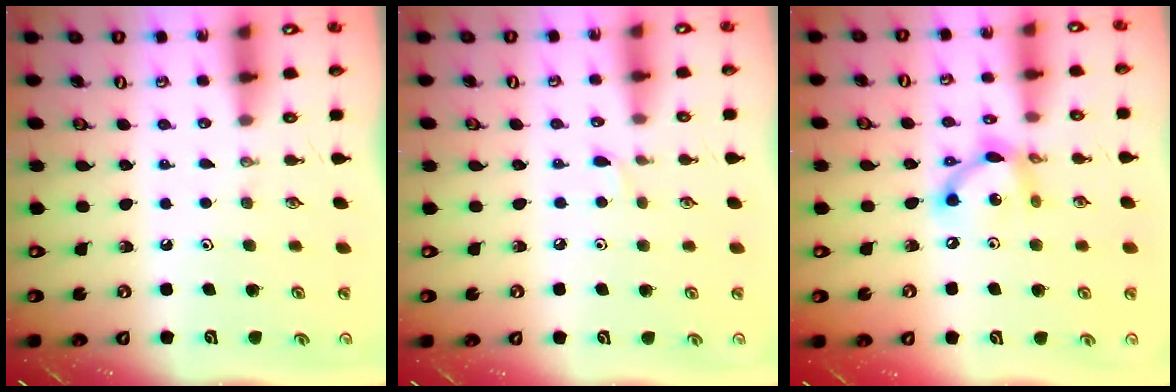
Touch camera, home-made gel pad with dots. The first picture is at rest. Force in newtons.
{"total": 2.8, "press": 2.7, "slide": 0.4}
{"total": 11.4, "press": 11.3, "slide": 1.0}